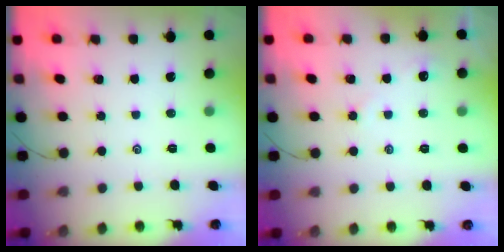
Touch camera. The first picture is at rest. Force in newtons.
{"total": 2.4, "press": 2.4, "slide": 0.4}